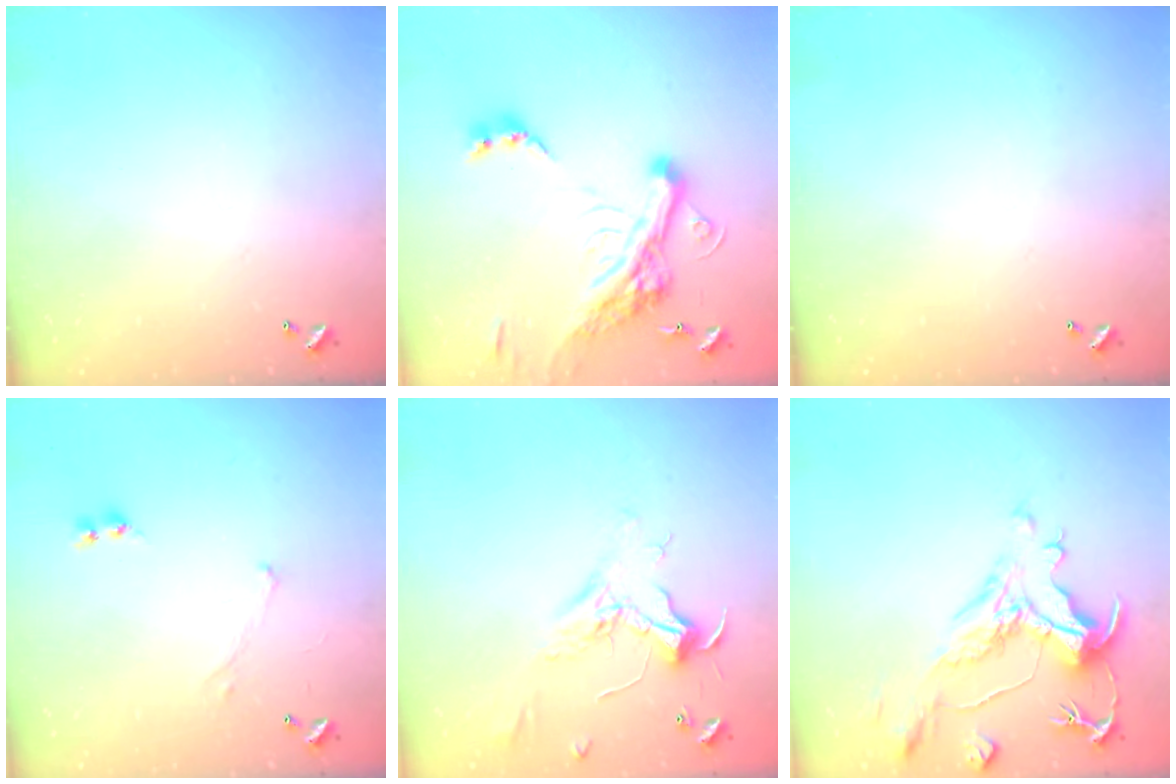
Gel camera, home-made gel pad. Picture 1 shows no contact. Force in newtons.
{"total": 10.6, "press": 10.4, "slide": 2.2}
{"total": 0.0}
{"total": 0.7, "press": 0.7, "slide": 0.3}
{"total": 2.5, "press": 2.3, "slide": 0.8}
{"total": 1.9, "press": 0.8, "slide": 1.7}